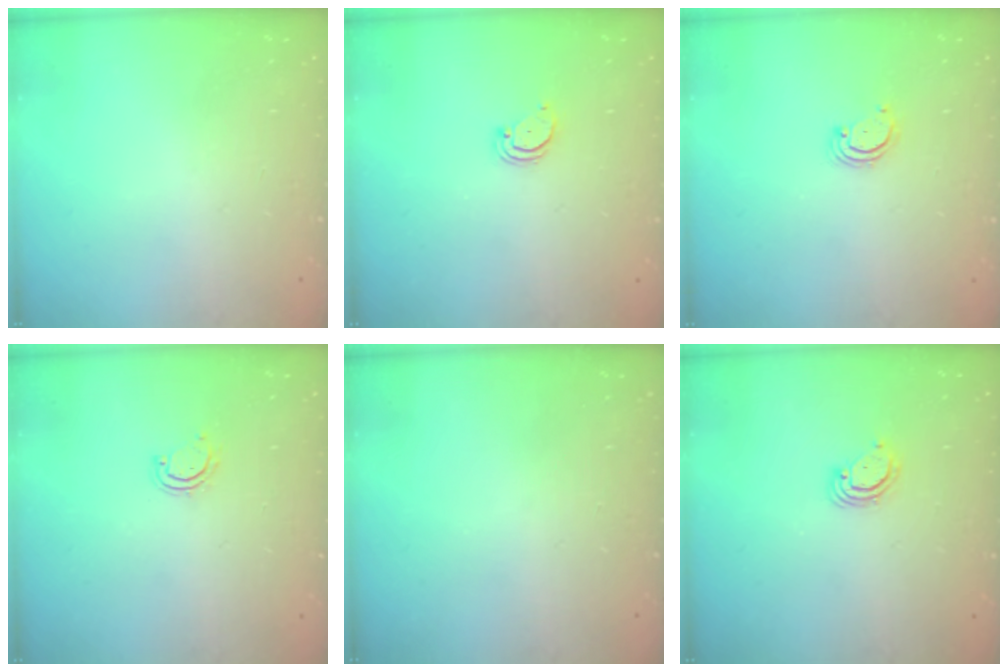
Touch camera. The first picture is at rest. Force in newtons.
{"total": 2.0, "press": 2.0, "slide": 0.2}
{"total": 2.5, "press": 2.5, "slide": 0.3}
{"total": 3.3, "press": 3.3, "slide": 0.2}
{"total": 0.0}
{"total": 2.9, "press": 2.9, "slide": 0.2}